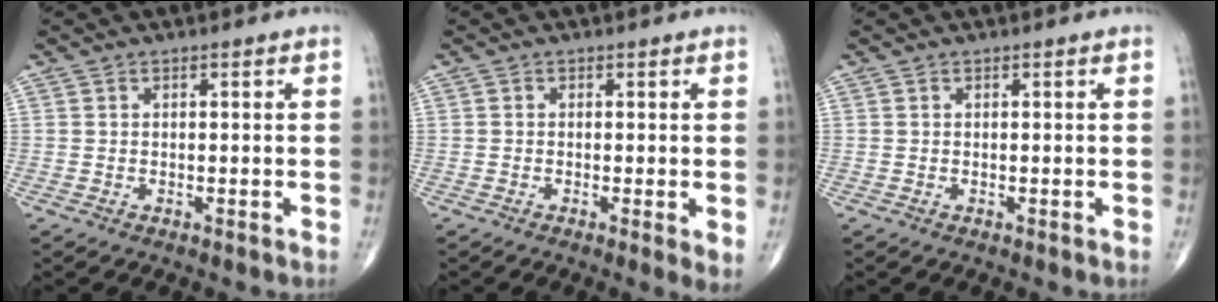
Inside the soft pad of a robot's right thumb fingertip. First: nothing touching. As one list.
[{"total": 3.7, "force": [-0.7, 0.7, 3.5], "torque": [-0.060, -0.013, -0.016]}, {"total": 0.0}]